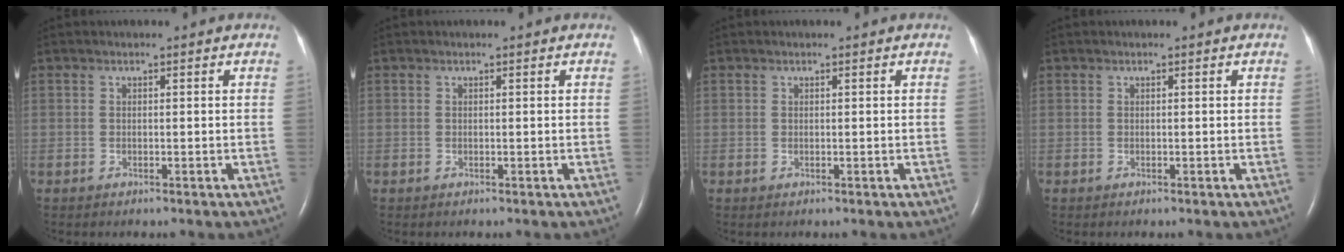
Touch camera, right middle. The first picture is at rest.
{"total": 0.0}
{"total": 0.0}
{"total": 0.0}